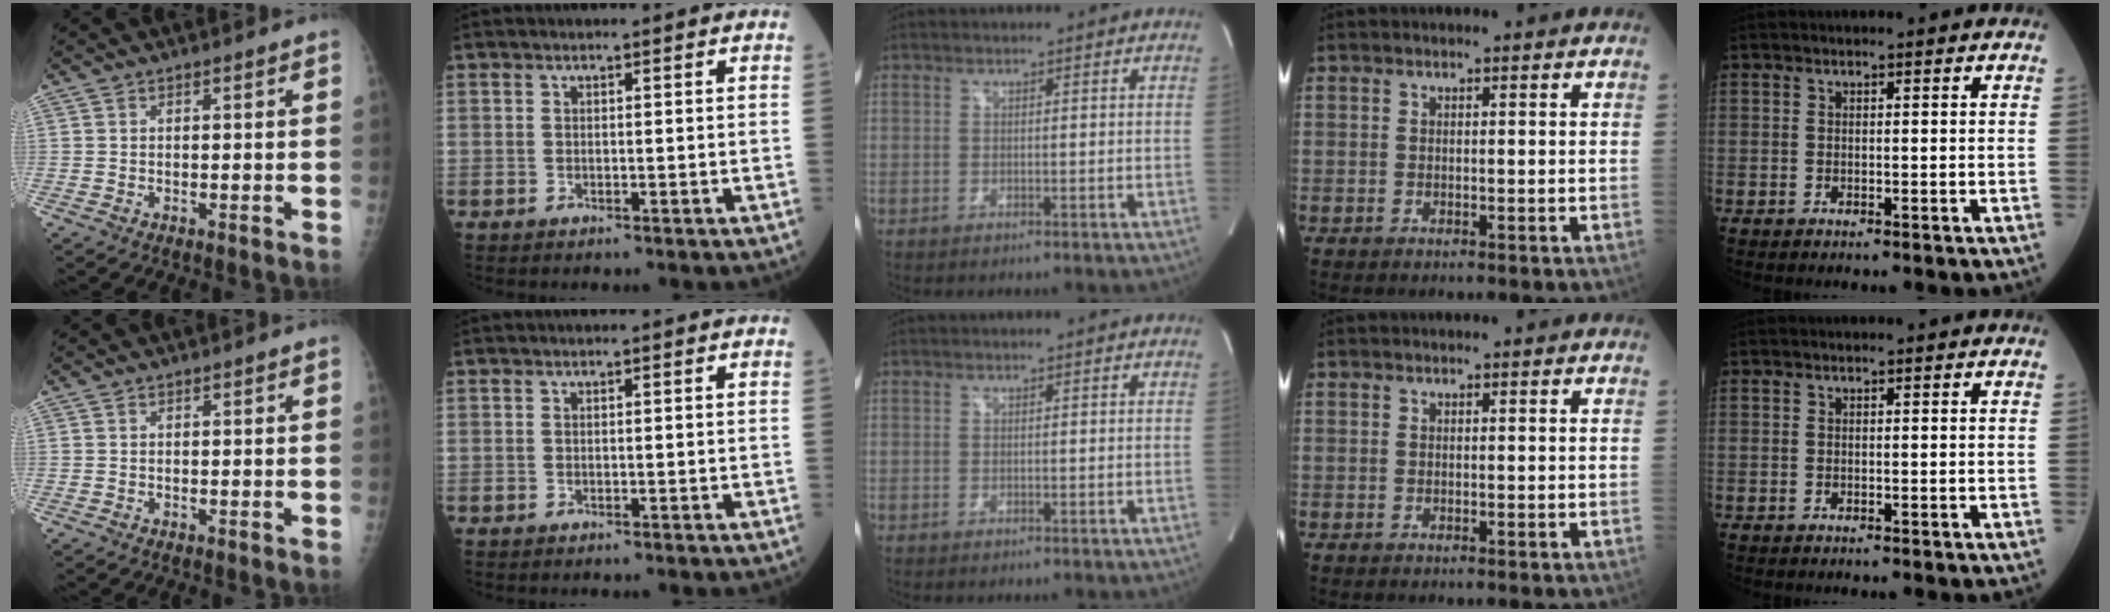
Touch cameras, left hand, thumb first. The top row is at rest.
{}